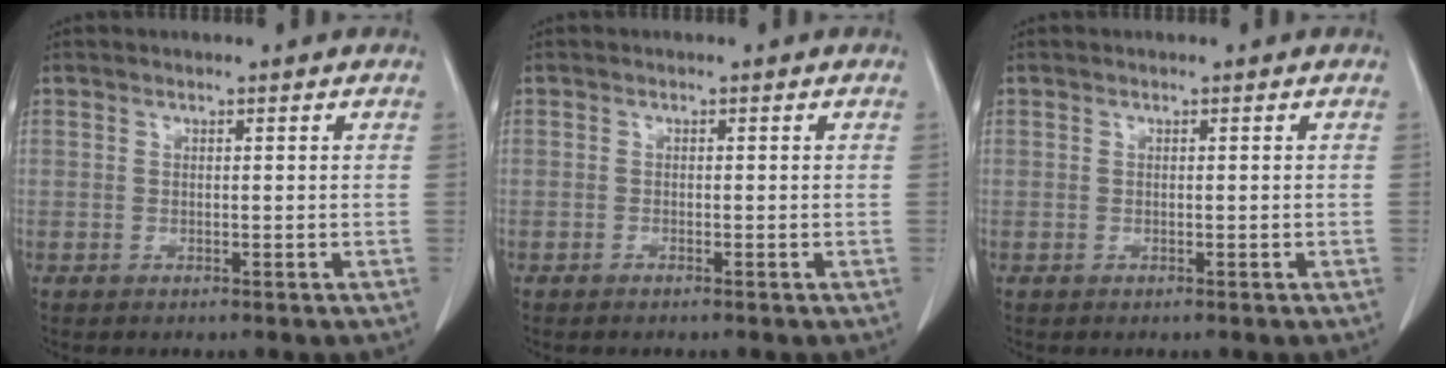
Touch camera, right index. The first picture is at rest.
{"total": 0.6, "force": [-0.5, 0.0, 0.3], "torque": [-0.012, -0.001, -0.007]}
{"total": 0.0}